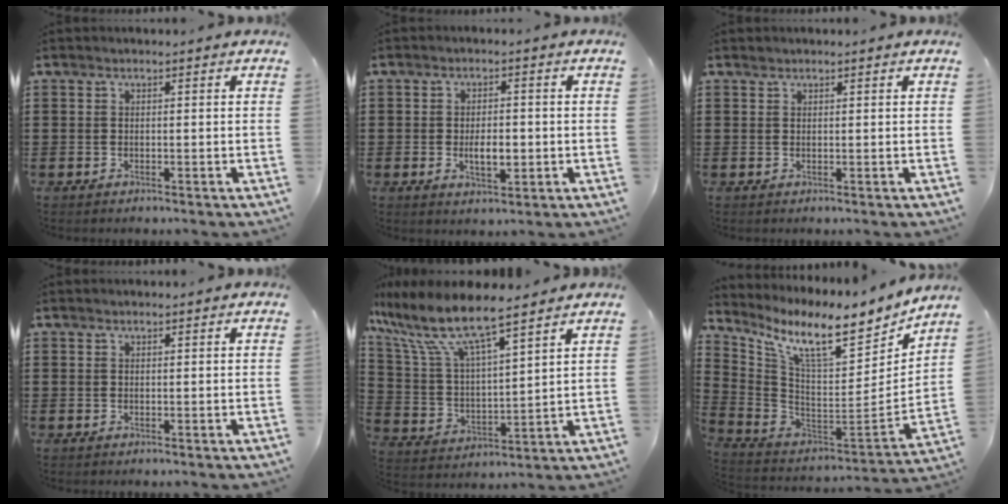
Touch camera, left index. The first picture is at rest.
{"total": 4.2, "force": [-0.6, 1.8, 3.7], "torque": [-0.052, -0.004, -0.014]}
{"total": 0.7, "force": [0.6, 0.3, 0.2], "torque": [-0.005, 0.001, 0.011]}
{"total": 0.0}
{"total": 9.4, "force": [7.8, 1.5, 5.1], "torque": [-0.140, -0.046, 0.128]}
{"total": 11.3, "force": [8.5, 1.3, 7.2], "torque": [-0.166, -0.066, 0.142]}